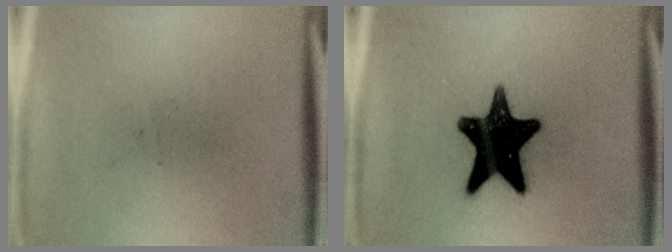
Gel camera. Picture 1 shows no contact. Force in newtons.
{"total": 15.7}